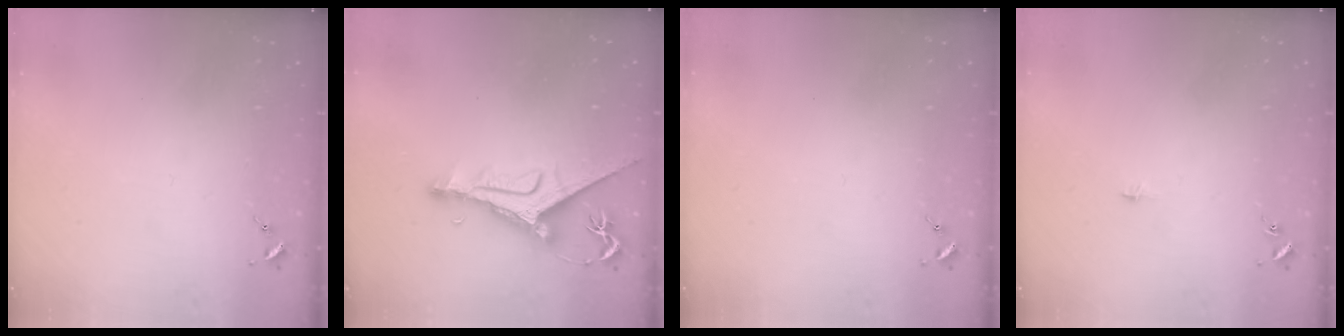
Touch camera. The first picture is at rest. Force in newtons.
{"total": 9.9, "press": 9.8, "slide": 1.3}
{"total": 0.0}
{"total": 2.6, "press": 2.6, "slide": 0.2}